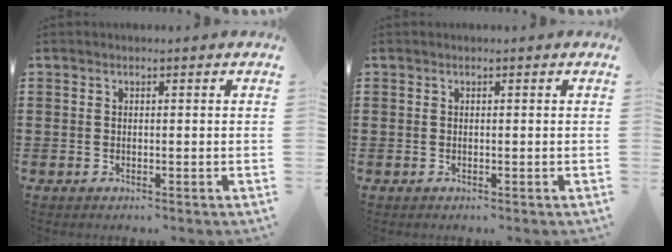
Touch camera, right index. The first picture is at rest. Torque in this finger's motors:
{"motor_torque": [1.21, 0.93, 0.00, 0.00]}